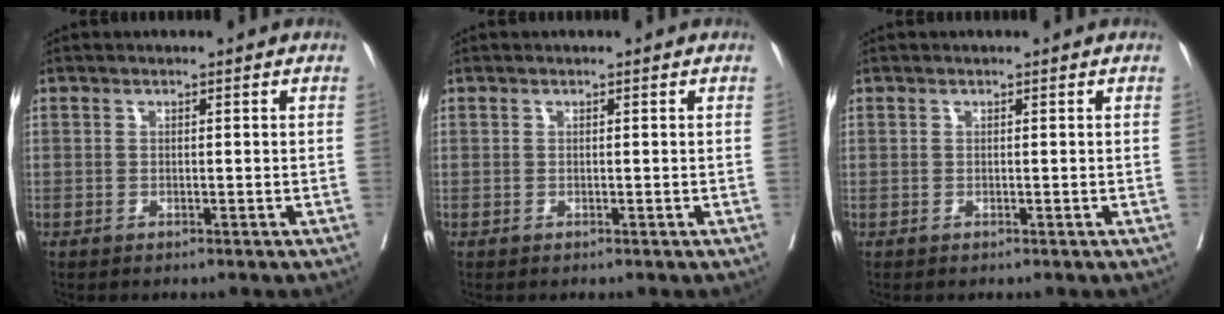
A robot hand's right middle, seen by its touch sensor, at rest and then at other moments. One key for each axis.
{"total": 0.0}
{"total": 0.0}